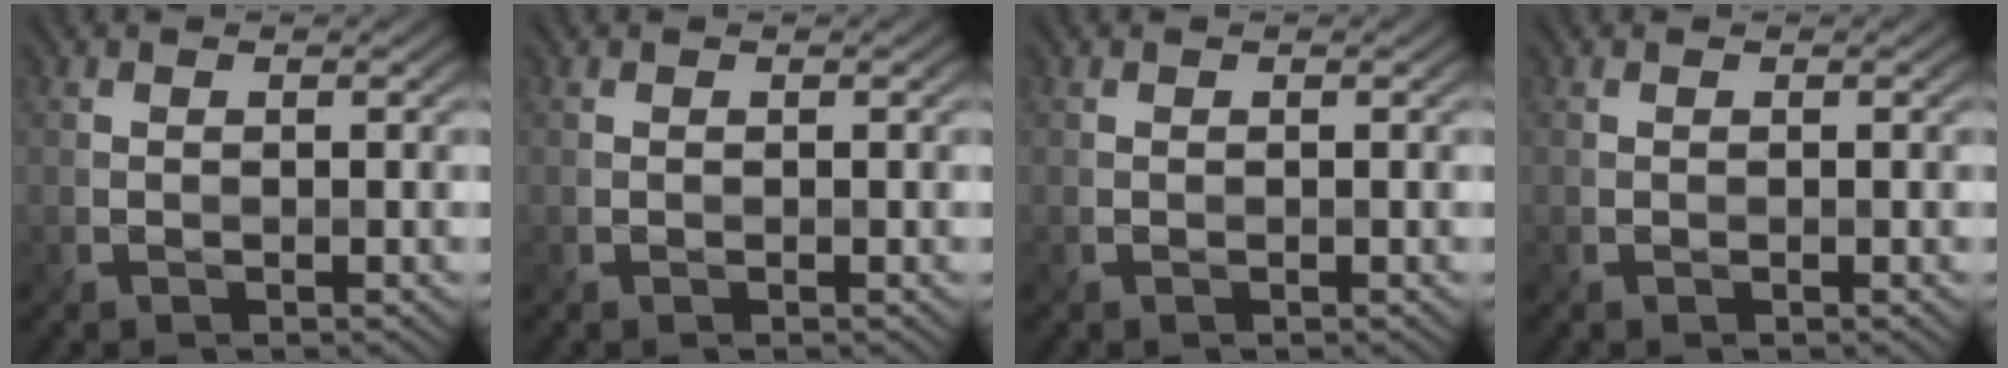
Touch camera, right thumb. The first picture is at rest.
{"total": 0.0}
{"total": 0.0}
{"total": 0.0}